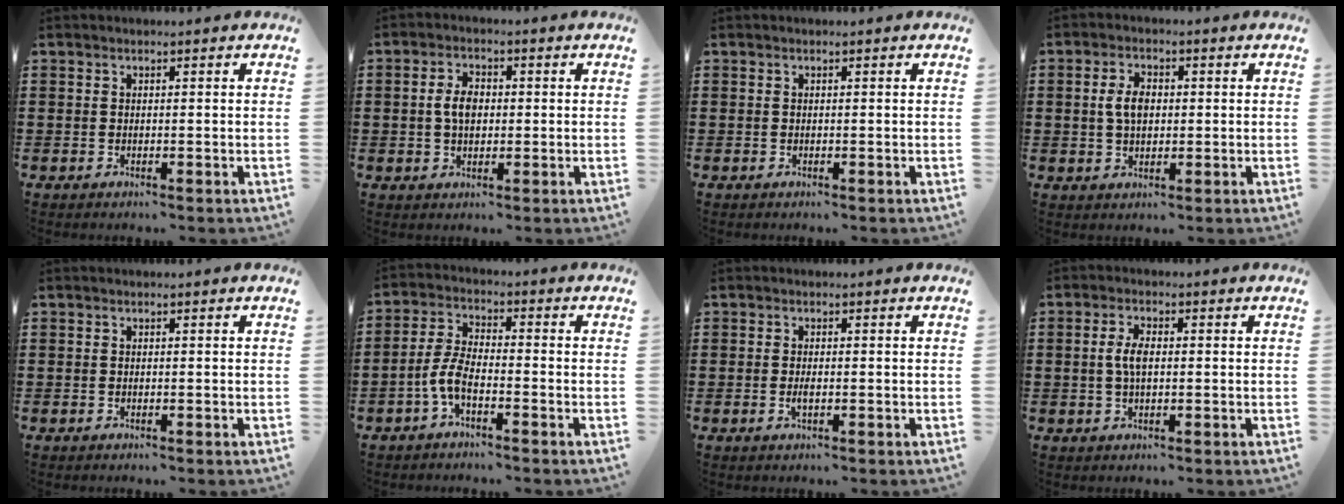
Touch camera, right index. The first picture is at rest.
{"total": 4.1, "force": [0.1, 2.5, 3.2], "torque": [-0.066, 0.010, 0.001]}
{"total": 0.0}
{"total": 4.3, "force": [0.4, 2.5, 3.5], "torque": [-0.080, 0.009, 0.003]}
{"total": 0.0}
{"total": 5.4, "force": [-2.5, 1.9, 4.4], "torque": [-0.109, -0.004, -0.054]}
{"total": 1.3, "force": [-0.2, 0.3, 1.2], "torque": [-0.031, -0.008, -0.005]}
{"total": 3.8, "force": [0.1, 1.5, 3.5], "torque": [-0.076, 0.002, -0.002]}